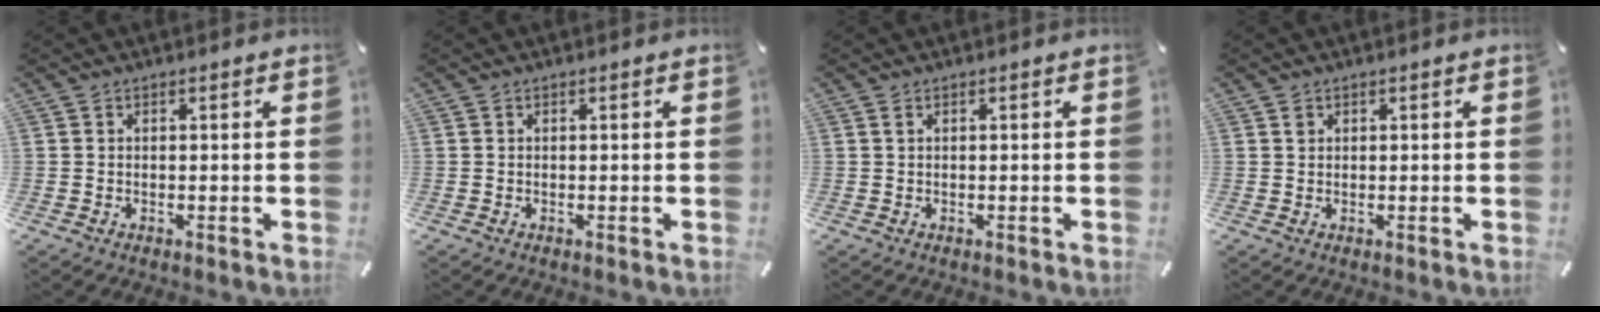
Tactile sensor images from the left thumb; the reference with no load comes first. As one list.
[{"total": 0.0}, {"total": 0.5, "force": [0.2, 0.1, 0.5], "torque": [-0.009, 0.000, 0.003]}, {"total": 1.0, "force": [0.6, 0.8, 0.2], "torque": [0.004, -0.003, 0.010]}]